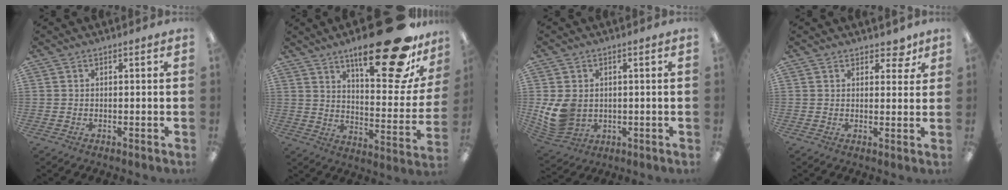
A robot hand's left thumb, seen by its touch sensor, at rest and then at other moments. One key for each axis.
{"total": 27.0, "fx": 17.6, "fy": 8.2, "fz": 18.8, "tx": -0.254, "ty": -0.113, "tz": 0.277}
{"total": 9.2, "fx": -0.1, "fy": 7.6, "fz": 5.1, "tx": -0.116, "ty": 0.007, "tz": 0.002}
{"total": 4.6, "fx": 3.3, "fy": 2.5, "fz": 1.9, "tx": -0.012, "ty": -0.014, "tz": 0.055}